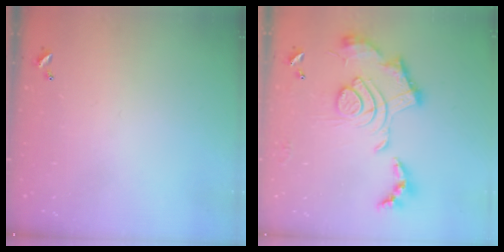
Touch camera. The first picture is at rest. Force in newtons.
{"total": 2.4, "press": 1.9, "slide": 1.5}